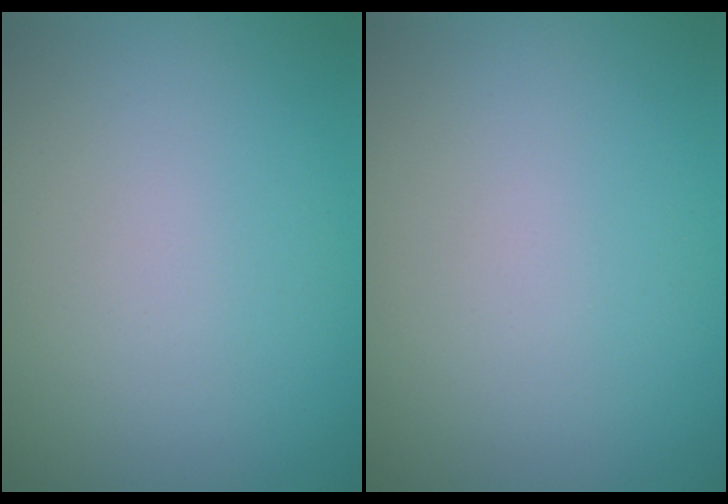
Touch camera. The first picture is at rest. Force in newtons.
{"total": 0.0}